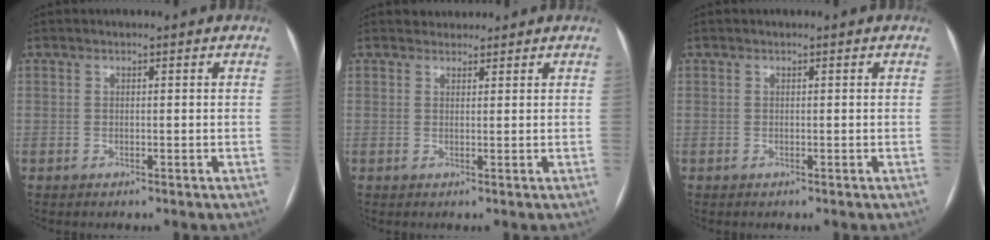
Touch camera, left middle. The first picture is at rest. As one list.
[{"total": 1.9, "force": [1.7, 0.8, -0.2], "torque": [0.004, 0.012, 0.026]}, {"total": 0.0}]